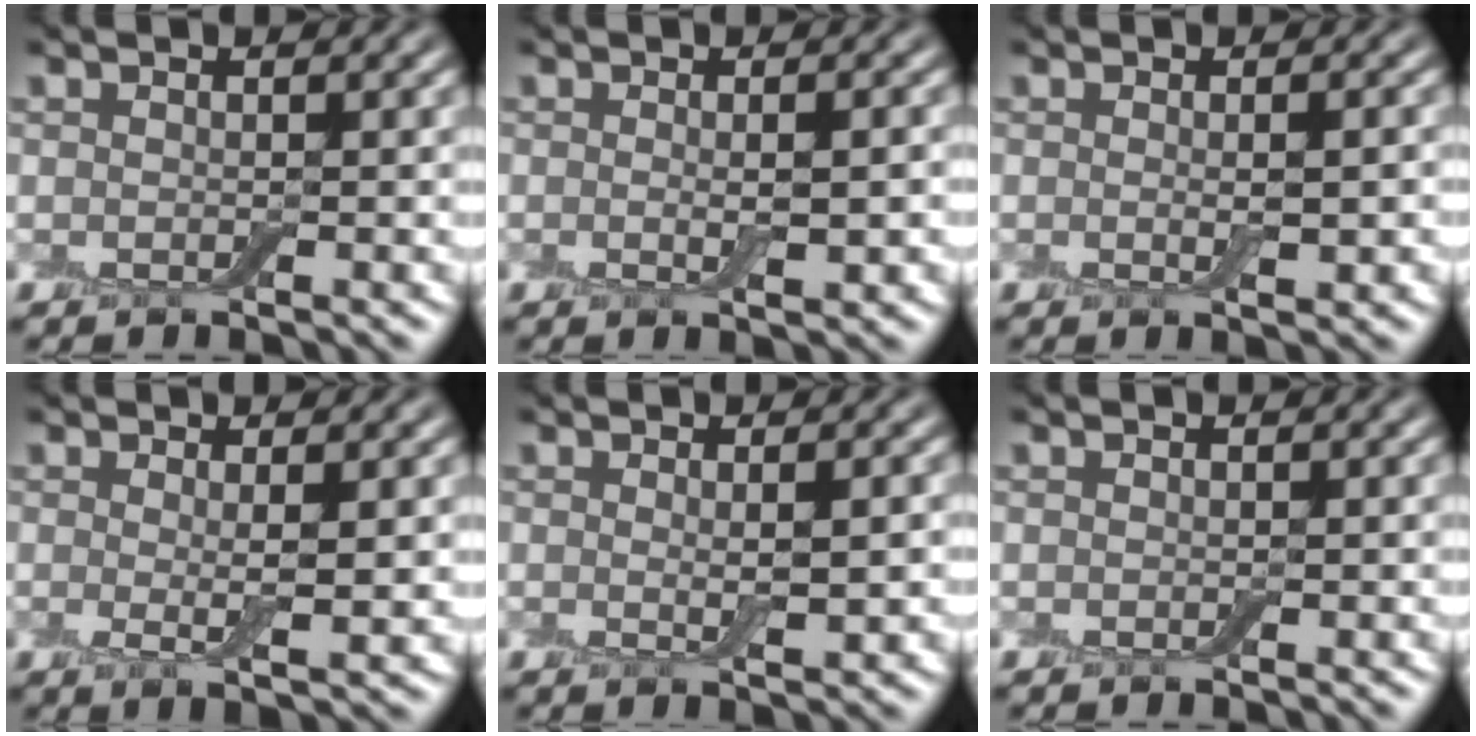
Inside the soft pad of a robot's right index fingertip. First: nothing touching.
{"total": 2.3, "force": [-0.1, 0.5, 2.2], "torque": [-0.040, -0.006, -0.003]}
{"total": 2.0, "force": [0.0, 0.3, 1.9], "torque": [-0.033, -0.004, -0.001]}
{"total": 2.6, "force": [0.4, 0.5, 2.5], "torque": [-0.043, -0.014, 0.010]}
{"total": 2.2, "force": [0.2, 0.4, 2.2], "torque": [-0.036, -0.006, 0.003]}
{"total": 0.0}